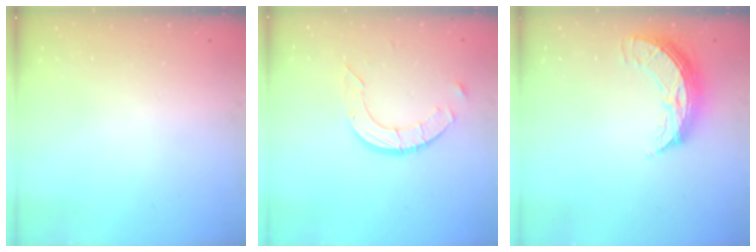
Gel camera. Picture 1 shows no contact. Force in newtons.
{"total": 9.0, "press": 9.0, "slide": 0.7}
{"total": 8.7, "press": 8.6, "slide": 0.9}